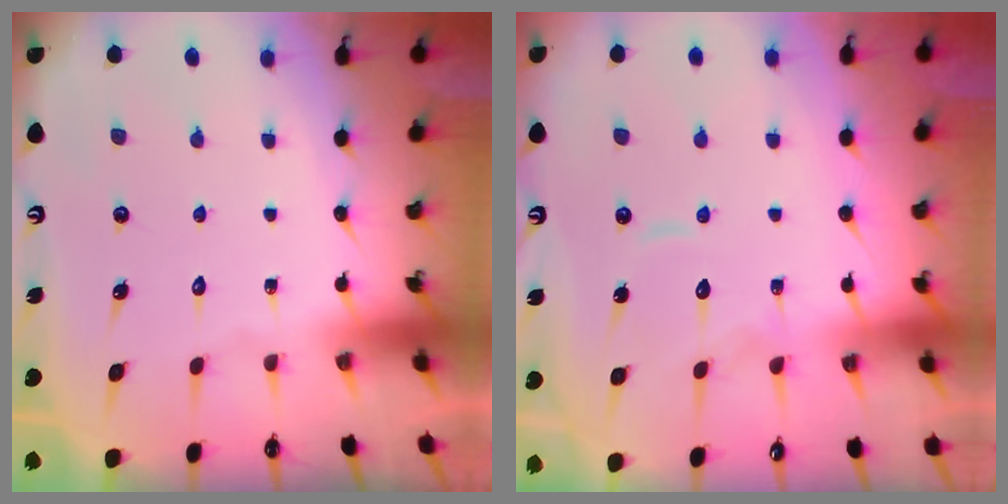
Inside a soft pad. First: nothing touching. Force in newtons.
{"total": 9.5, "press": 9.4, "slide": 0.7}